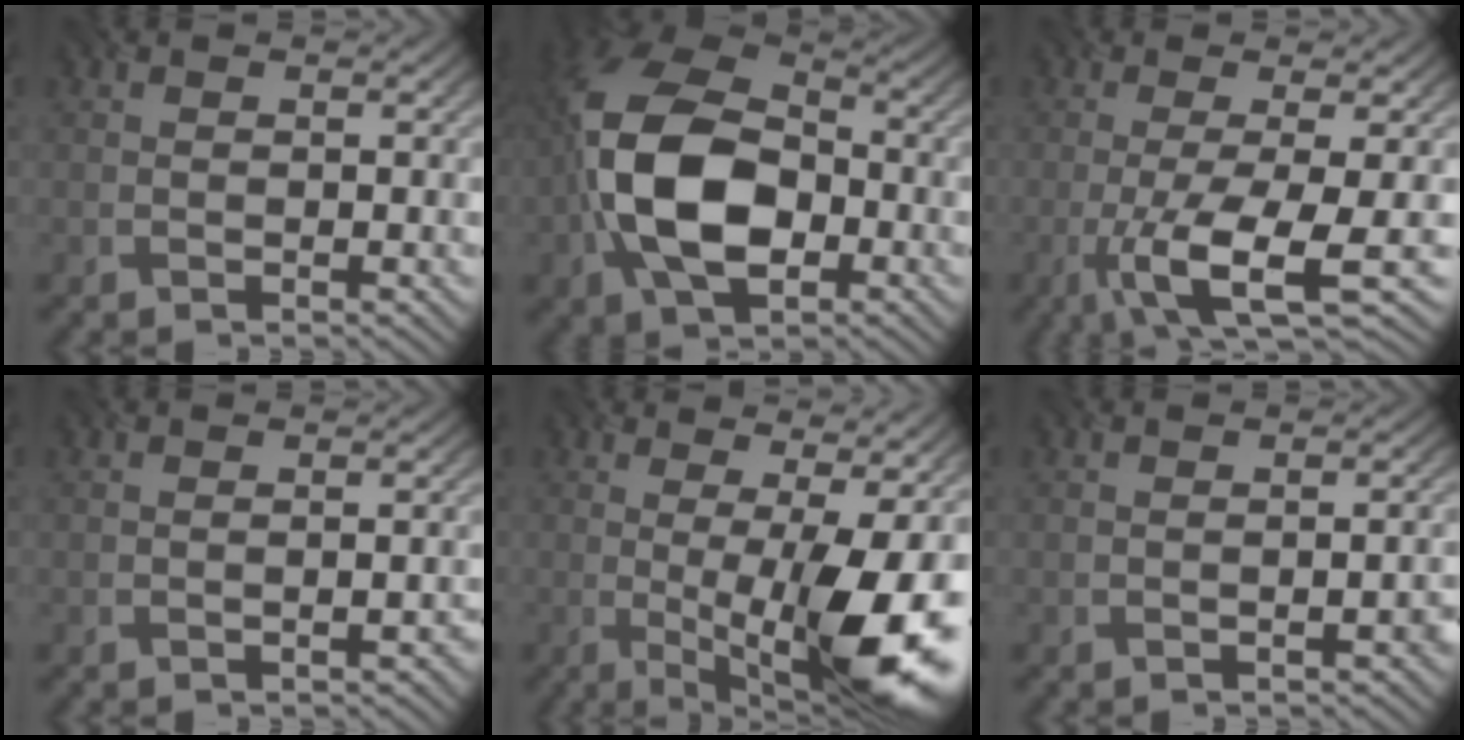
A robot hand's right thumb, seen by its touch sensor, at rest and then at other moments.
{"total": 15.2, "force": [-2.9, 9.4, 11.5], "torque": [-0.261, -0.011, -0.072]}
{"total": 8.5, "force": [-2.7, 1.5, 7.9], "torque": [-0.131, -0.001, -0.055]}
{"total": 1.2, "force": [-0.7, 0.2, 0.9], "torque": [-0.014, 0.004, -0.011]}
{"total": 14.2, "force": [-1.5, 3.9, 13.6], "torque": [-0.193, 0.001, -0.014]}
{"total": 1.8, "force": [-1.0, 0.4, 1.5], "torque": [-0.020, 0.008, -0.016]}